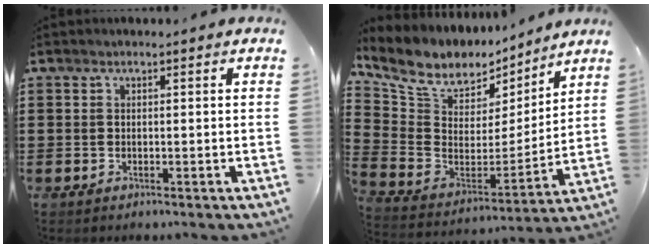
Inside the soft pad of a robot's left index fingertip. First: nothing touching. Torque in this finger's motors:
{"motor_torque": [2.14, 0.00, 0.38, 0.16]}